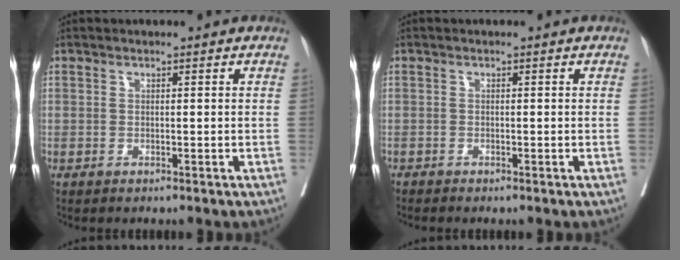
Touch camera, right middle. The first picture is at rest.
{"total": 0.5, "force": [-0.5, 0.0, 0.0], "torque": [-0.006, -0.002, -0.015]}